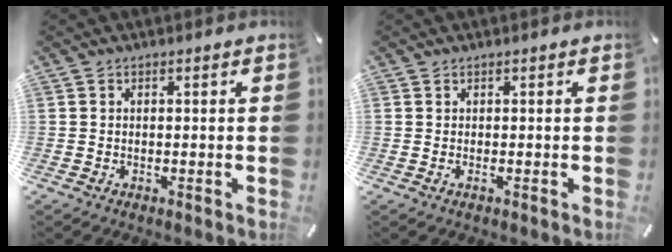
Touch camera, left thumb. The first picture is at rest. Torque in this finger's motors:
{"motor_torque": [-0.34, -0.06, -0.05, 0.00, 0.01]}